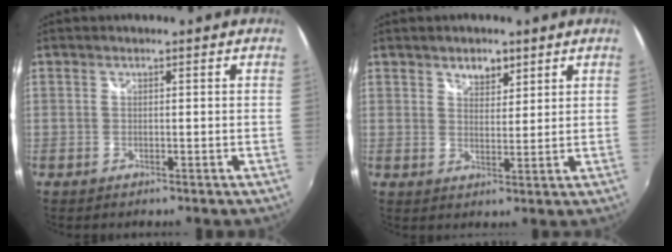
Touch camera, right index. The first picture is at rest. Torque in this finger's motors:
{"motor_torque": [0.00, 0.23, -0.05, 0.02]}